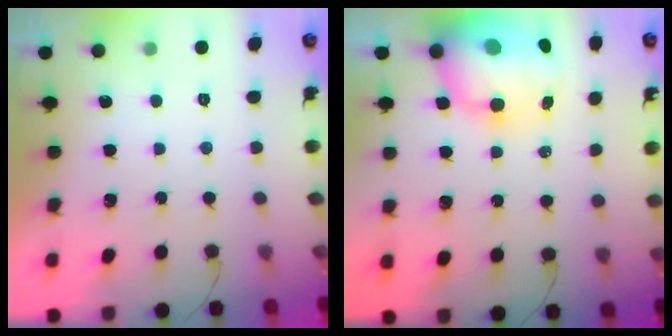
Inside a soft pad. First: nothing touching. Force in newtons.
{"total": 15.4, "press": 14.9, "slide": 3.8}